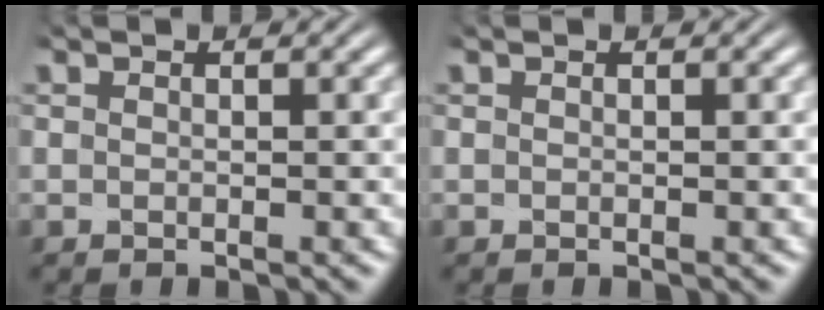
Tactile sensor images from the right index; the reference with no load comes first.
{"total": 0.0}